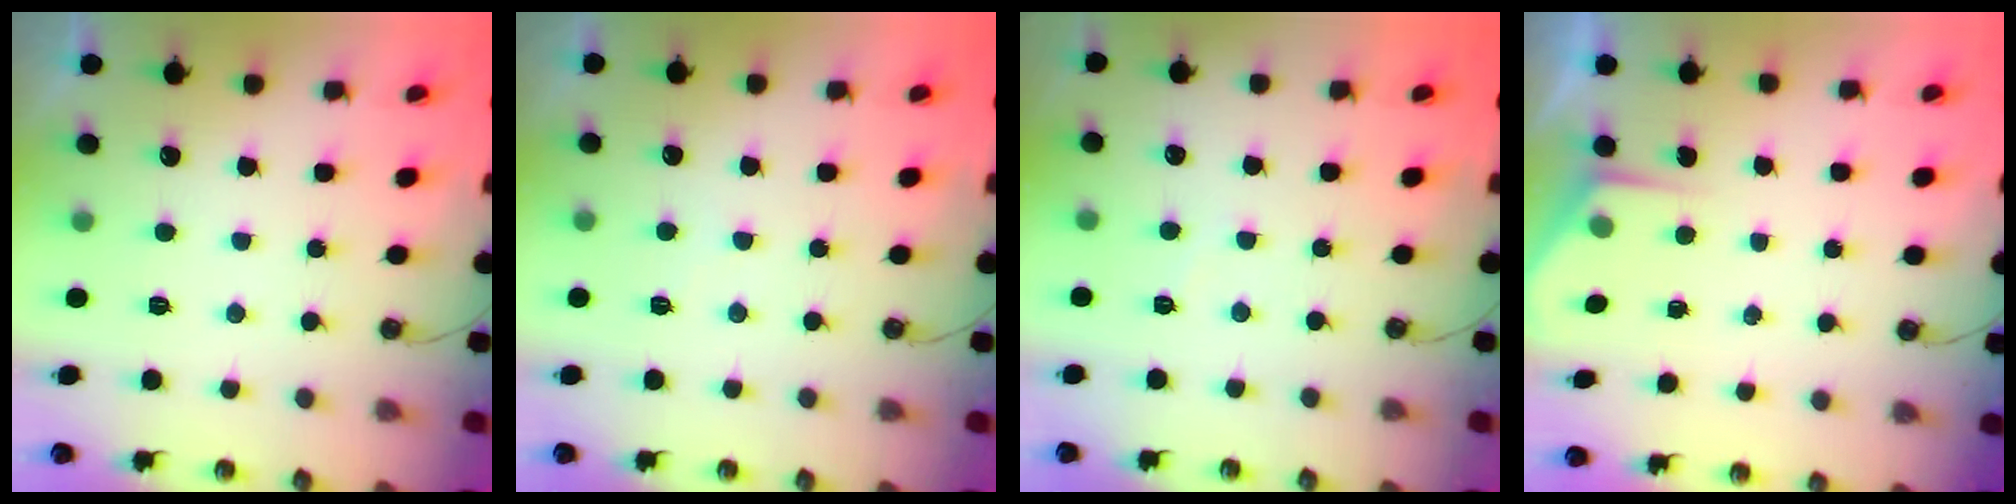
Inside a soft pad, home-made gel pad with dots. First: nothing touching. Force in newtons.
{"total": 1.5, "press": 1.5, "slide": 0.4}
{"total": 2.8, "press": 2.8, "slide": 0.4}
{"total": 2.1, "press": 2.1, "slide": 0.2}